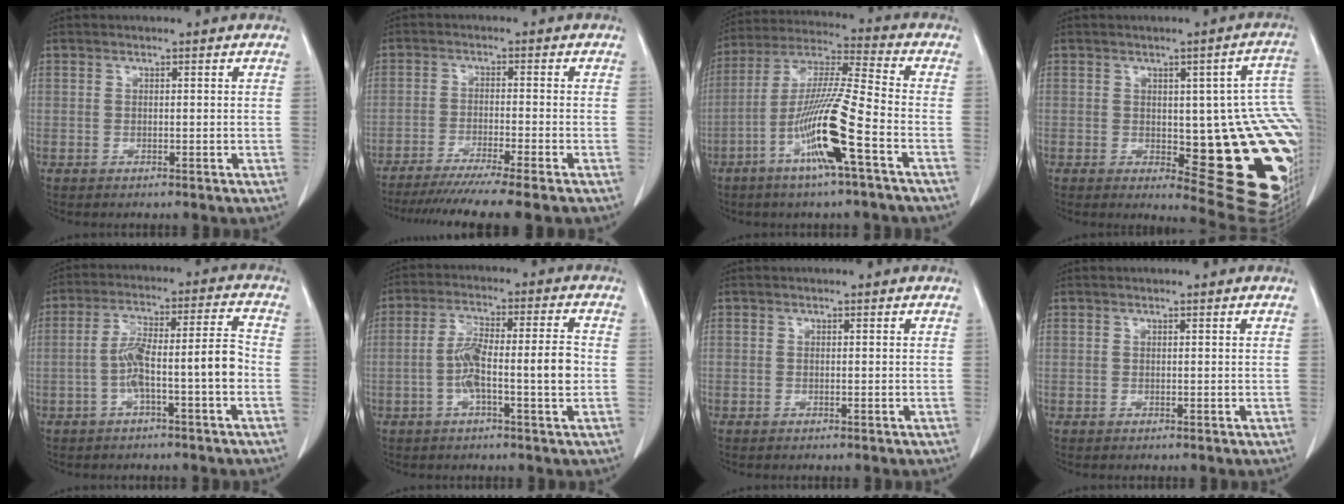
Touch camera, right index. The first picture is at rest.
{"total": 10.9, "force": [-9.1, -1.3, 5.9], "torque": [-0.069, -0.032, -0.141]}
{"total": 14.1, "force": [-5.7, -0.2, 12.8], "torque": [-0.257, -0.006, -0.113]}
{"total": 19.5, "force": [-1.6, 5.4, 18.7], "torque": [-0.141, 0.009, -0.001]}
{"total": 9.4, "force": [-2.7, 0.6, 9.0], "torque": [-0.159, 0.033, -0.044]}
{"total": 9.1, "force": [-1.5, 1.1, 8.9], "torque": [-0.162, 0.019, -0.031]}
{"total": 0.0}
{"total": 0.0}